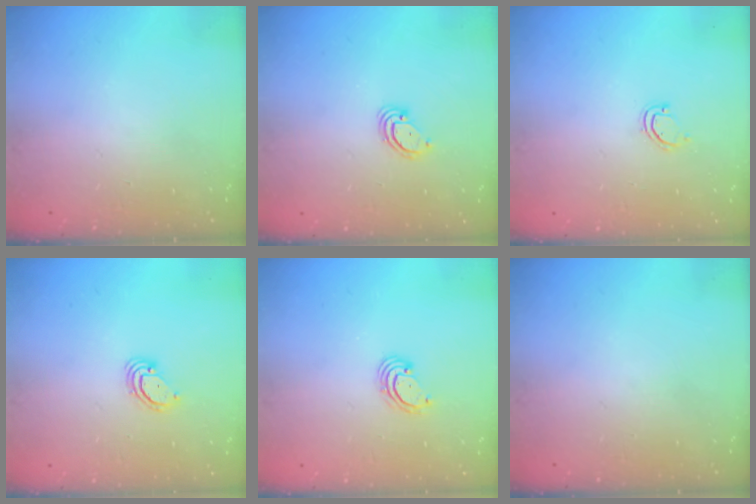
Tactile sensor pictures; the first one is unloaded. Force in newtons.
{"total": 3.5, "press": 3.5, "slide": 0.2}
{"total": 3.1, "press": 3.1, "slide": 0.2}
{"total": 2.9, "press": 2.9, "slide": 0.2}
{"total": 2.5, "press": 2.5, "slide": 0.3}
{"total": 0.0}